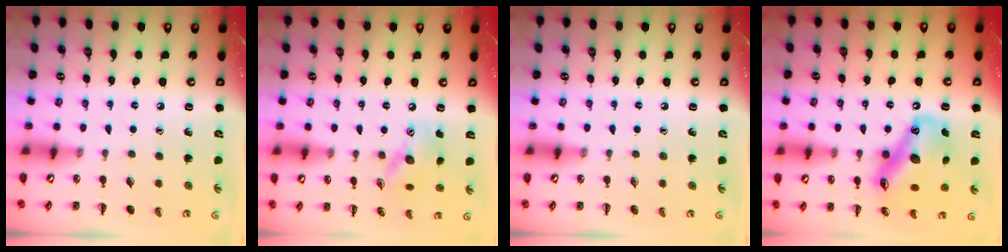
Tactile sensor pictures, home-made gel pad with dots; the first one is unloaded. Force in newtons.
{"total": 12.0, "press": 11.9, "slide": 1.8}
{"total": 0.0}
{"total": 16.9, "press": 16.1, "slide": 5.2}